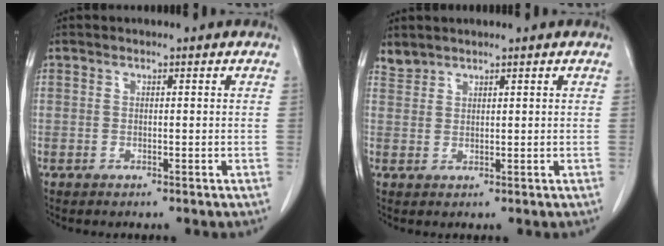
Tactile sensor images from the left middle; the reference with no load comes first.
{"total": 1.7, "force": [1.7, 0.3, -0.2], "torque": [0.003, 0.006, 0.036]}